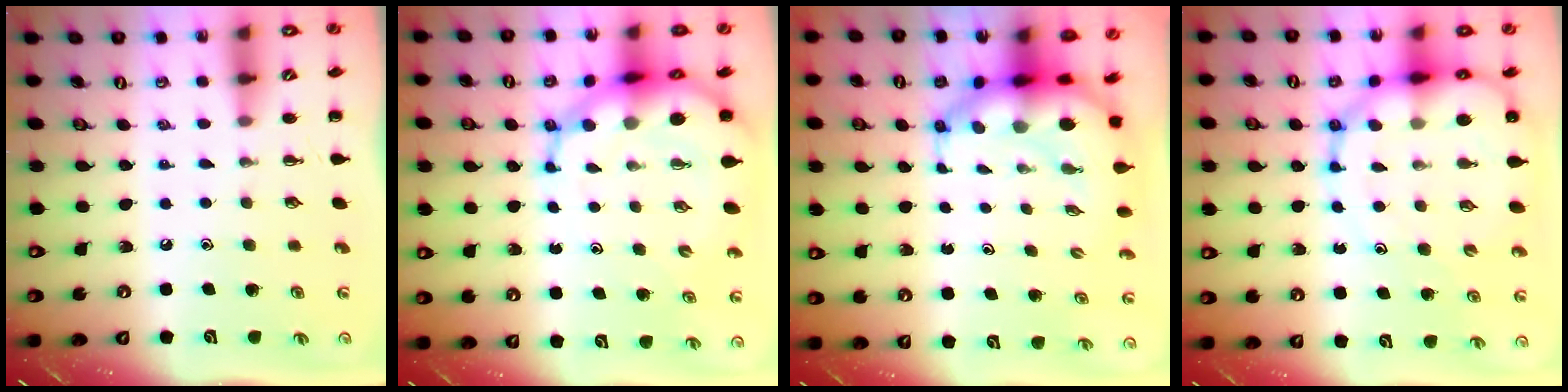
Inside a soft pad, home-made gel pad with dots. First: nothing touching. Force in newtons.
{"total": 11.5, "press": 11.1, "slide": 3.2}
{"total": 8.0, "press": 7.7, "slide": 2.3}
{"total": 14.1, "press": 13.6, "slide": 3.7}